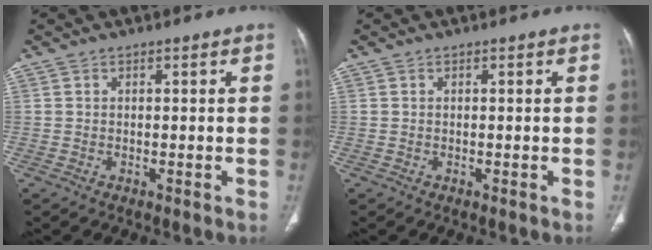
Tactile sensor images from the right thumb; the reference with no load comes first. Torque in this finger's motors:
{"motor_torque": [-0.05, 0.05, -0.02, 0.02, 0.01]}